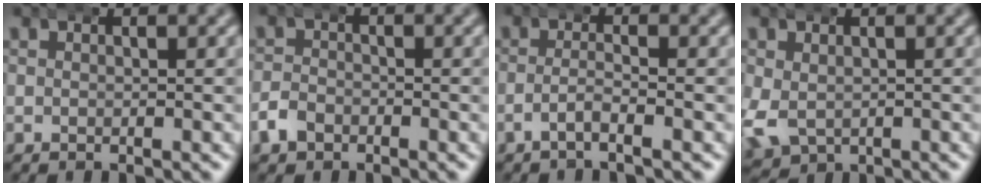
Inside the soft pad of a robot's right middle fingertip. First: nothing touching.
{"total": 2.1, "force": [-1.2, 1.6, 0.6], "torque": [-0.016, 0.005, -0.029]}
{"total": 2.0, "force": [-1.6, -0.1, 1.3], "torque": [-0.031, -0.001, -0.029]}
{"total": 3.7, "force": [-0.4, 3.2, 1.7], "torque": [-0.054, -0.024, 0.008]}